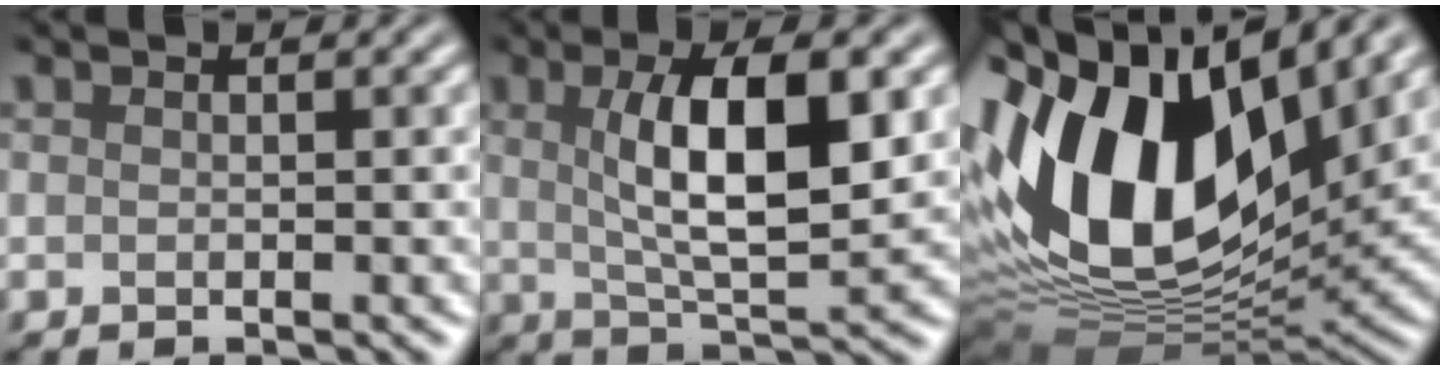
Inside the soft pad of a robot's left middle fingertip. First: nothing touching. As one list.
[{"total": 7.9, "force": [1.7, 2.2, 7.4], "torque": [-0.118, 0.004, 0.041]}, {"total": 15.8, "force": [3.8, 8.9, 12.5], "torque": [-0.262, 0.018, 0.067]}]